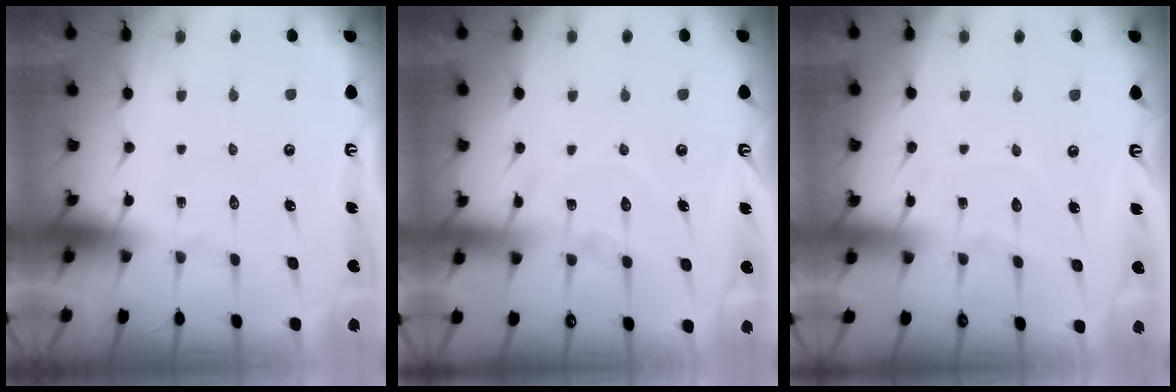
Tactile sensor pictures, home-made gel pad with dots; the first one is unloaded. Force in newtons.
{"total": 10.8, "press": 10.8, "slide": 0.9}
{"total": 6.2, "press": 6.1, "slide": 0.7}